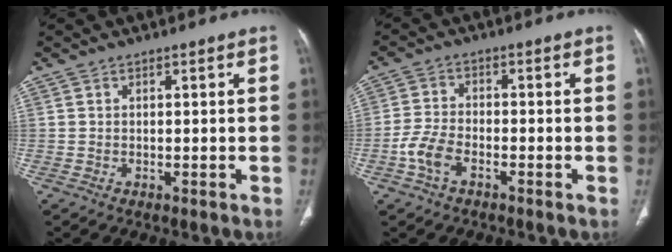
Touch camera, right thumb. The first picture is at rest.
{"total": 5.4, "force": [-2.7, 2.9, 3.7], "torque": [-0.080, 0.017, -0.056]}